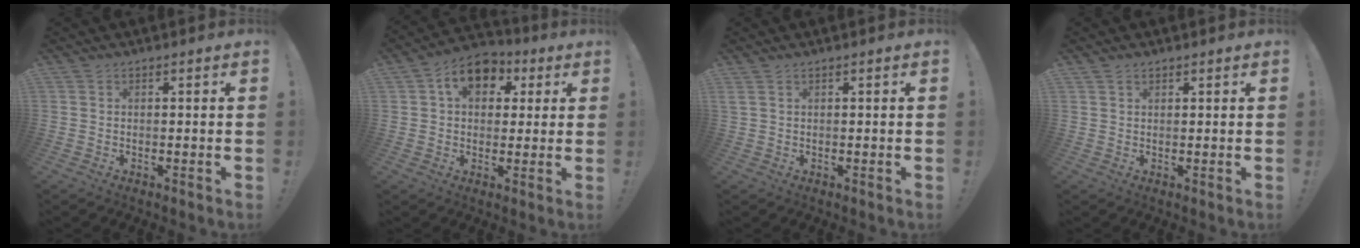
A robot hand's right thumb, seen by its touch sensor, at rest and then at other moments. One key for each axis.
{"total": 10.5, "fx": 3.9, "fy": 7.6, "fz": 6.0, "tx": -0.092, "ty": -0.001, "tz": 0.075}
{"total": 1.2, "fx": 0.8, "fy": 0.1, "fz": 1.0, "tx": -0.019, "ty": 0.000, "tz": 0.014}
{"total": 1.2, "fx": 1.0, "fy": 0.6, "fz": 0.2, "tx": 0.000, "ty": -0.002, "tz": 0.020}